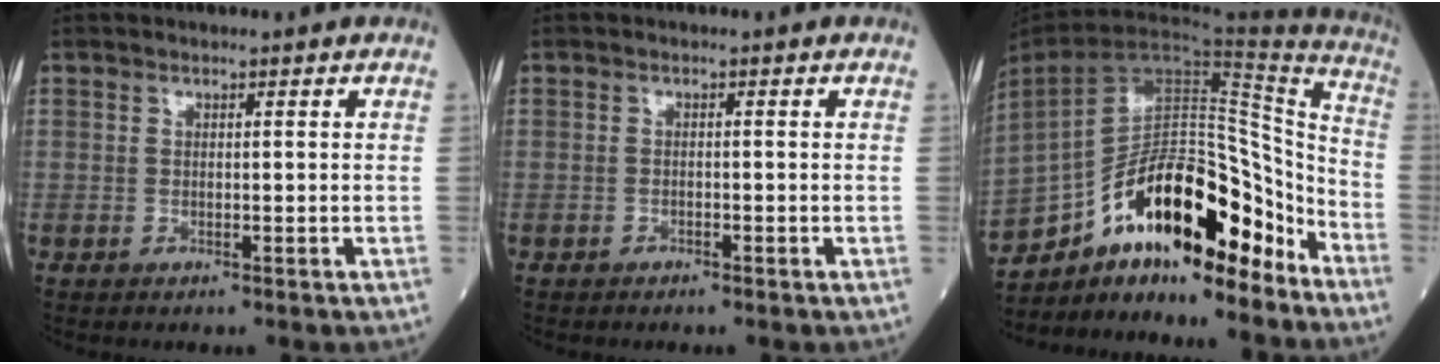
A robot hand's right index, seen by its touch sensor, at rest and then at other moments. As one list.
[{"total": 0.0}, {"total": 23.5, "force": [-15.8, 7.7, 15.6], "torque": [-0.269, 0.027, -0.255]}]